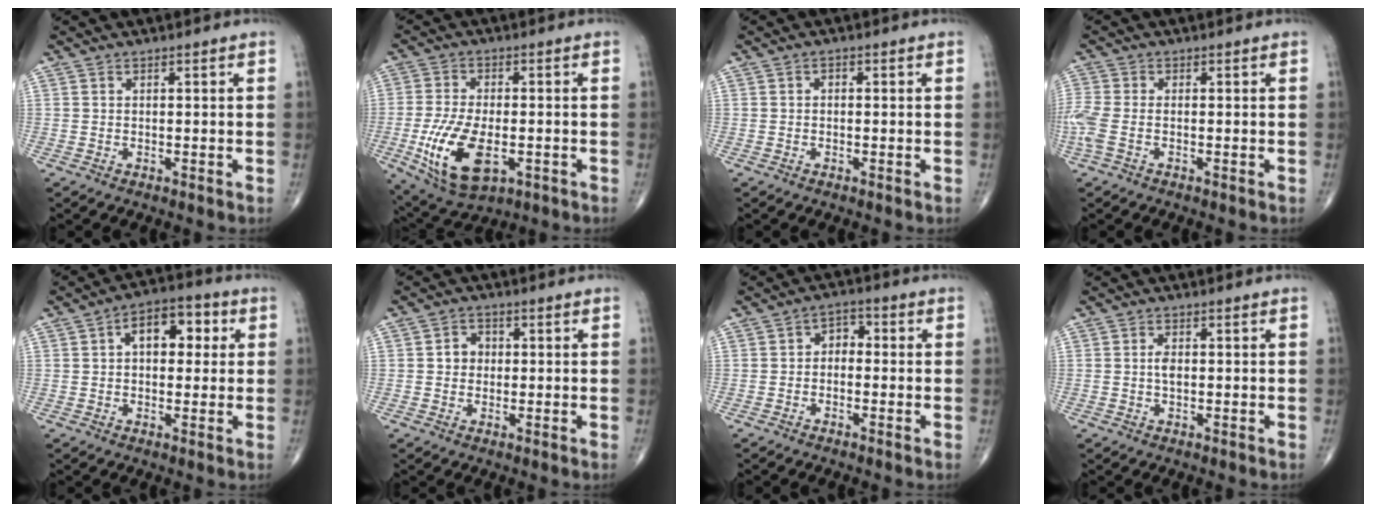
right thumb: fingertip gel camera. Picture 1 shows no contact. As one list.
[{"total": 13.9, "force": [-3.9, 7.0, 11.4], "torque": [-0.218, -0.004, -0.058]}, {"total": 0.7, "force": [0.0, 0.6, 0.4], "torque": [-0.004, 0.000, -0.005]}, {"total": 5.4, "force": [-1.6, 2.7, 4.4], "torque": [-0.132, 0.004, -0.034]}, {"total": 9.3, "force": [2.2, 5.5, 7.1], "torque": [-0.077, 0.018, 0.024]}, {"total": 3.4, "force": [0.2, 3.0, 1.6], "torque": [-0.009, 0.008, -0.003]}, {"total": 3.4, "force": [-0.5, 2.5, 2.2], "torque": [-0.016, 0.015, -0.023]}, {"total": 1.7, "force": [0.0, 0.9, 1.5], "torque": [-0.029, -0.002, -0.003]}]